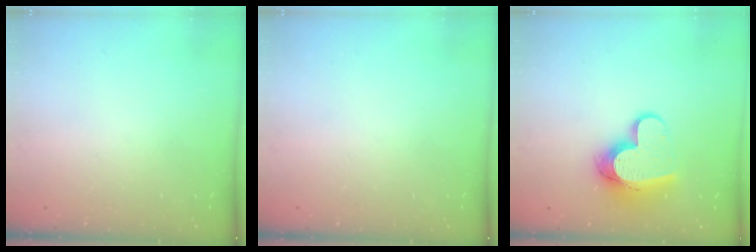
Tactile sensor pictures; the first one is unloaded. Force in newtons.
{"total": 0.0}
{"total": 12.7, "press": 12.7, "slide": 1.4}